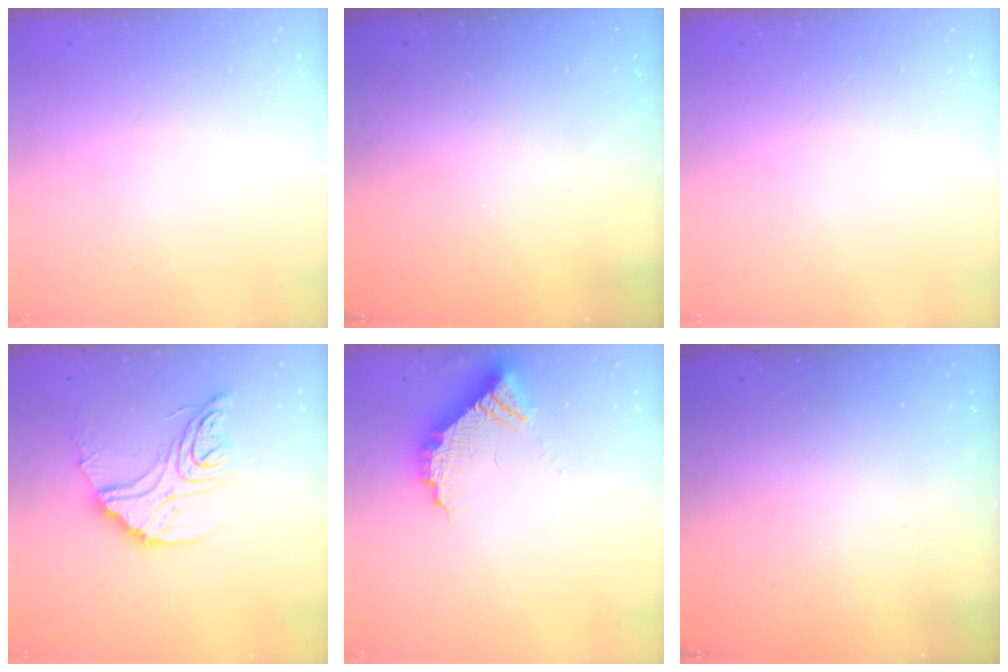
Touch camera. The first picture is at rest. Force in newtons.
{"total": 3.0, "press": 2.9, "slide": 0.8}
{"total": 0.0}
{"total": 17.2, "press": 17.1, "slide": 1.6}
{"total": 10.8, "press": 10.8, "slide": 0.1}
{"total": 3.0, "press": 3.0, "slide": 0.1}